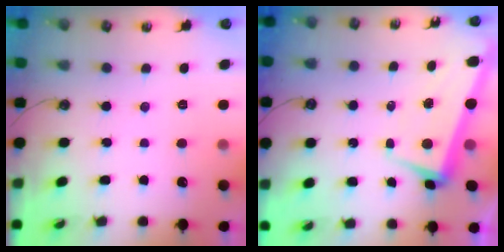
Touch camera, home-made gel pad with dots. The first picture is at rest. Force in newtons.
{"total": 2.1, "press": 0.6, "slide": 2.0}